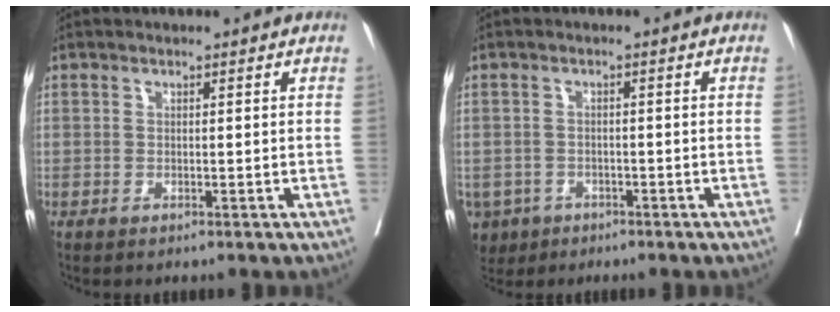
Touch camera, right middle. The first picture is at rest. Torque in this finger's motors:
{"motor_torque": [0.20, -0.51, 1.05, 0.21]}